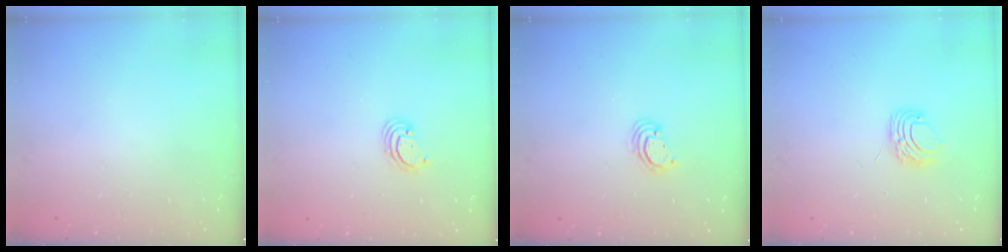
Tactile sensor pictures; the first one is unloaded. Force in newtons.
{"total": 2.6, "press": 2.6, "slide": 0.3}
{"total": 2.4, "press": 2.4, "slide": 0.1}
{"total": 6.6, "press": 6.6, "slide": 0.5}